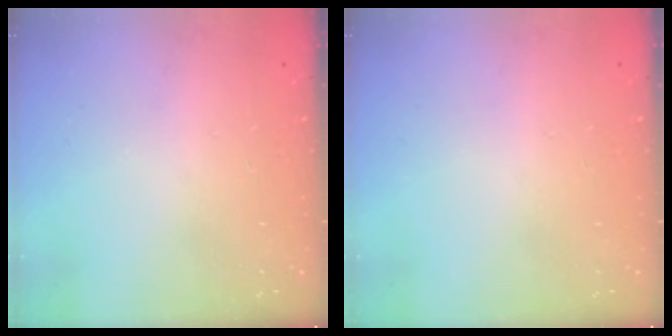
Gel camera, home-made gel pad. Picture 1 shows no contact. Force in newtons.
{"total": 0.0}